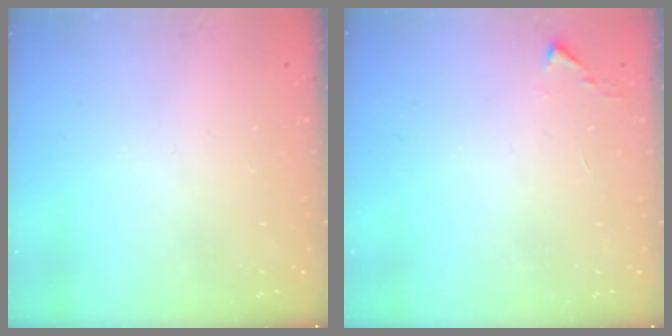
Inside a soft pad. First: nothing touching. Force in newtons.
{"total": 1.1, "press": 1.1, "slide": 0.1}